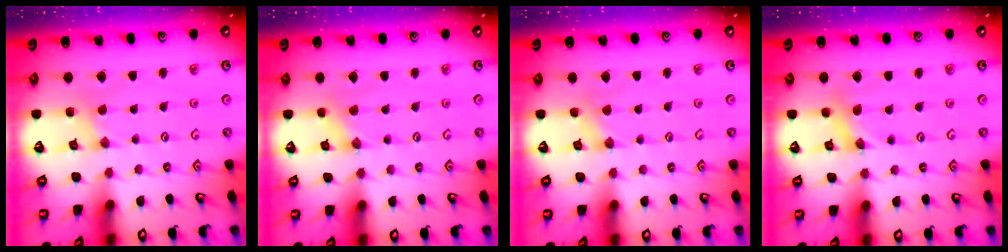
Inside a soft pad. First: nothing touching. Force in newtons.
{"total": 0.0}
{"total": 1.9, "press": 1.9, "slide": 0.5}
{"total": 2.3, "press": 2.3, "slide": 0.3}